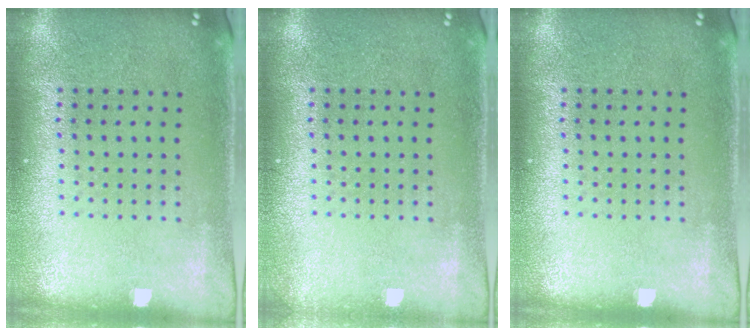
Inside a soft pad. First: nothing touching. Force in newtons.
{"total": 0.7, "press": 0.7, "slide": 0.0}
{"total": 0.0}